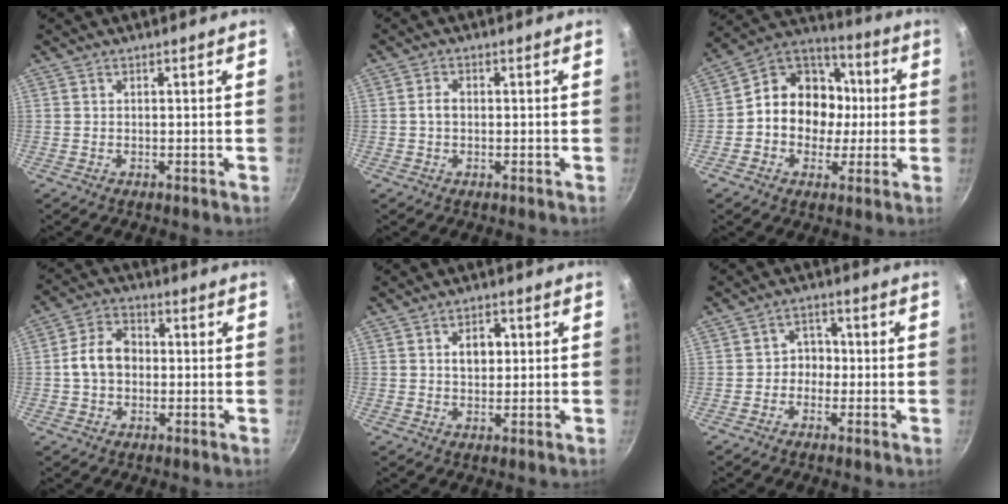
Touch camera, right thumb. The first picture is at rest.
{"total": 2.1, "force": [-0.2, 1.5, 1.5], "torque": [-0.023, 0.007, -0.006]}
{"total": 15.5, "force": [-0.4, 12.7, 8.9], "torque": [-0.087, 0.037, -0.018]}
{"total": 8.2, "force": [-0.3, 6.2, 5.3], "torque": [-0.083, 0.024, -0.014]}
{"total": 4.7, "force": [1.0, 3.2, 3.3], "torque": [-0.033, 0.001, 0.015]}
{"total": 4.2, "force": [-0.9, 3.6, 1.9], "torque": [0.008, 0.018, -0.027]}